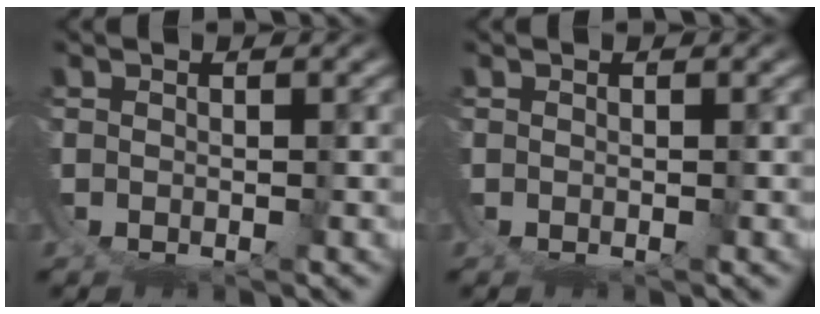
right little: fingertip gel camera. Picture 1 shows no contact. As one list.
[{"total": 0.0}]